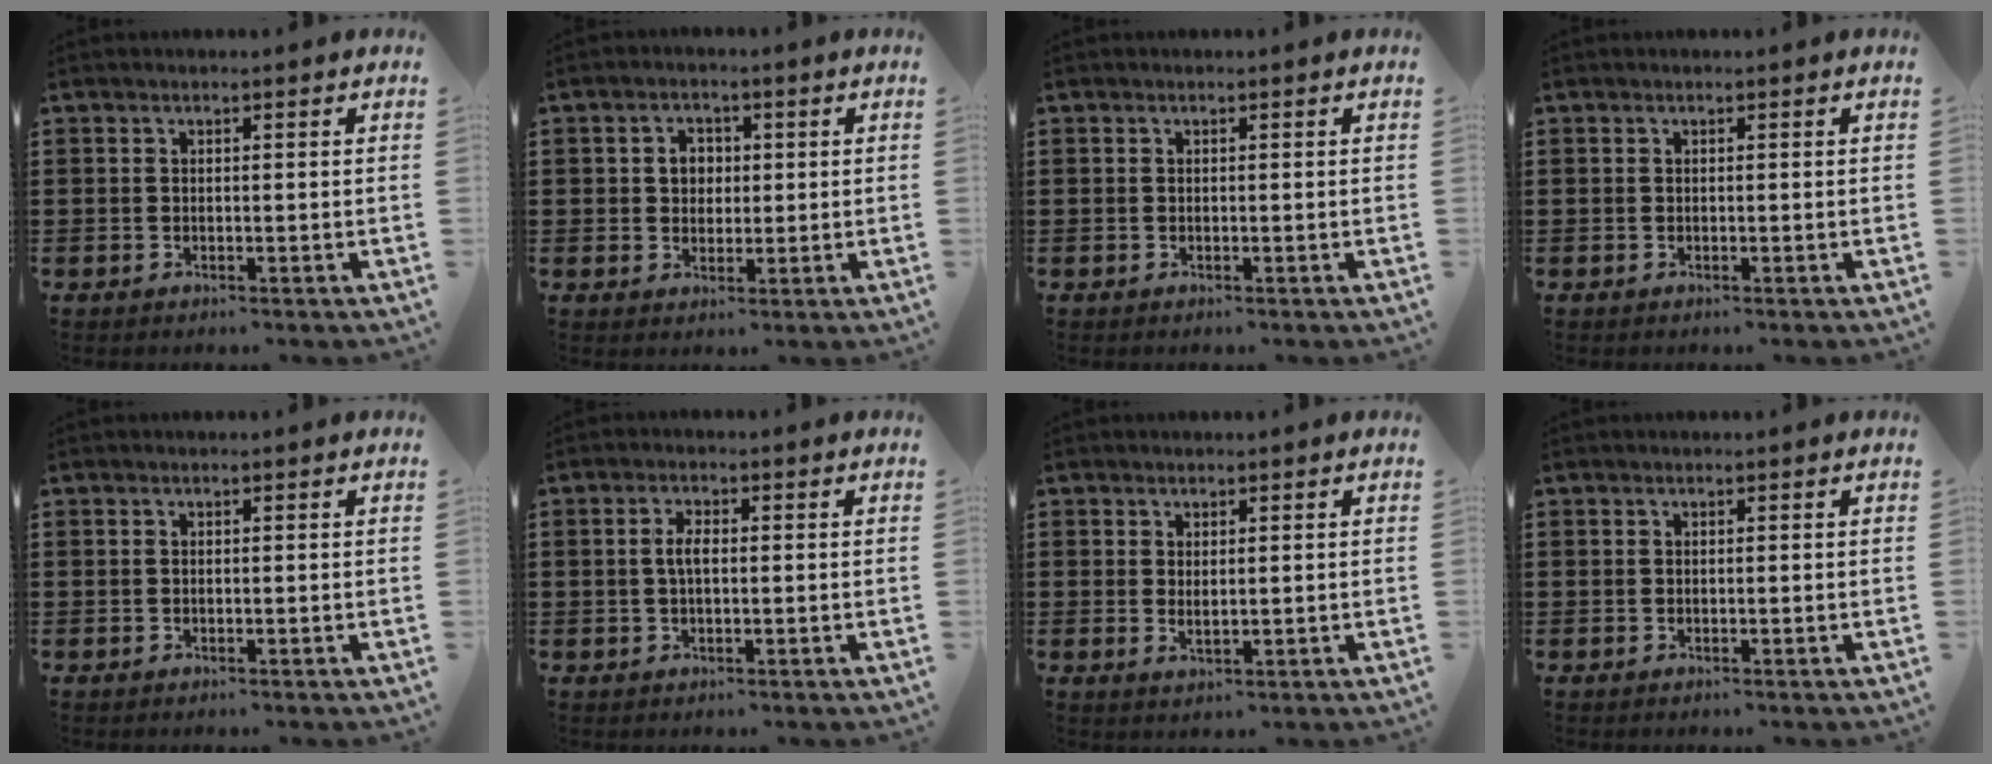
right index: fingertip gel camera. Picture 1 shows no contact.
{"total": 3.3, "force": [0.3, 2.9, 1.5], "torque": [-0.040, 0.012, 0.001]}
{"total": 0.0}
{"total": 0.0}
{"total": 0.0}
{"total": 2.8, "force": [0.1, 1.1, 2.5], "torque": [-0.050, 0.004, -0.001]}
{"total": 1.4, "force": [0.7, 0.4, 1.1], "torque": [-0.022, 0.001, 0.012]}
{"total": 0.0}